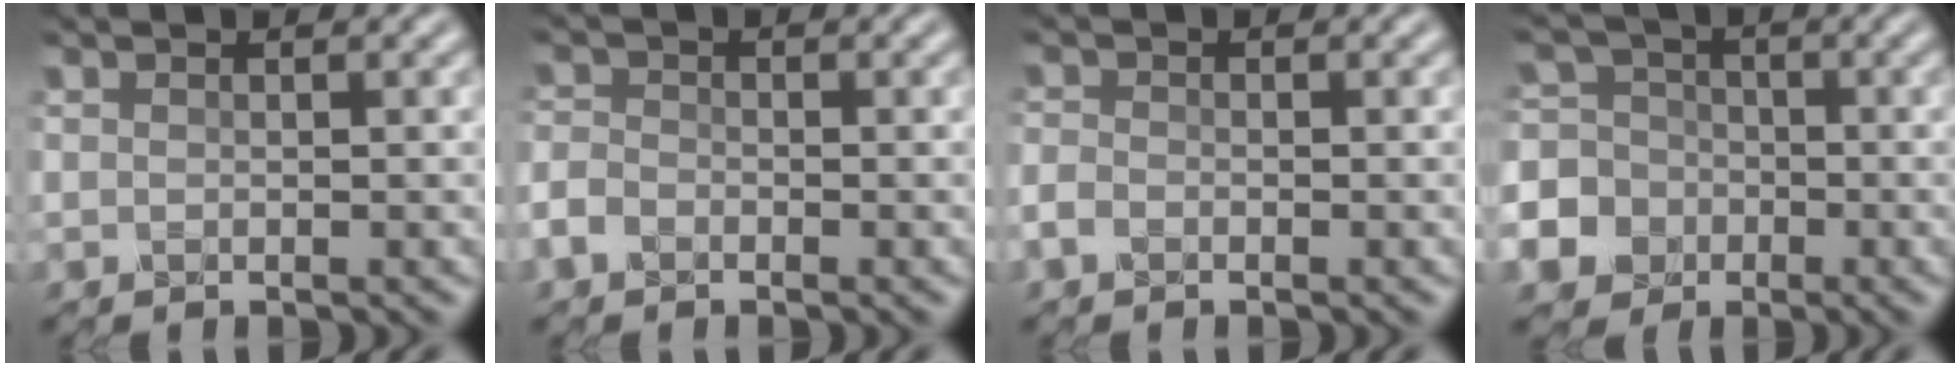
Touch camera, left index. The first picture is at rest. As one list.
[{"total": 1.9, "force": [-1.2, 1.3, 0.8], "torque": [-0.016, 0.002, -0.032]}, {"total": 1.3, "force": [-0.8, 0.7, 0.7], "torque": [-0.014, 0.000, -0.021]}, {"total": 11.0, "force": [-4.6, 9.7, 2.5], "torque": [-0.083, -0.024, -0.106]}]